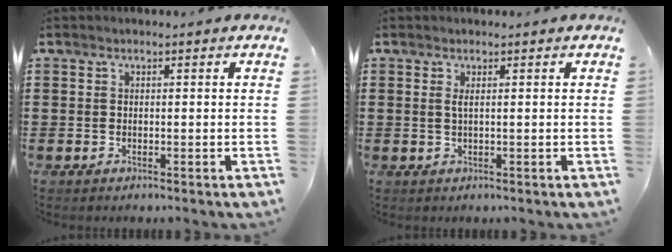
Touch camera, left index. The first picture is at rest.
{"total": 1.0, "force": [0.3, 0.0, 1.0], "torque": [-0.020, -0.002, 0.006]}